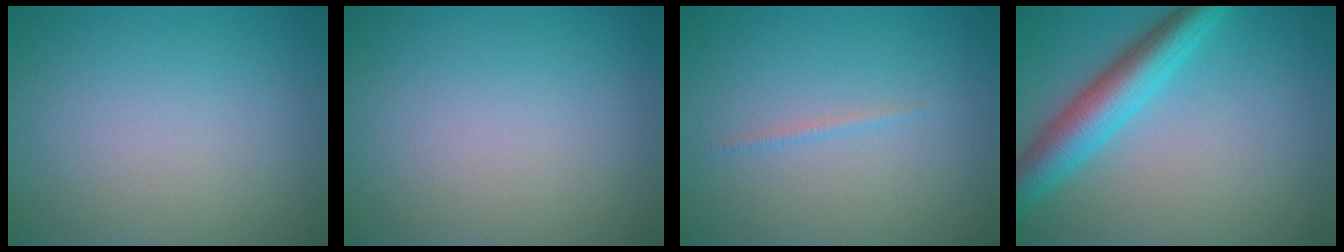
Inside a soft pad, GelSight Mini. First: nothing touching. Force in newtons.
{"total": 0.0}
{"total": 0.6, "press": 0.6, "slide": 0.0}
{"total": 5.6, "press": 5.6, "slide": 0.2}